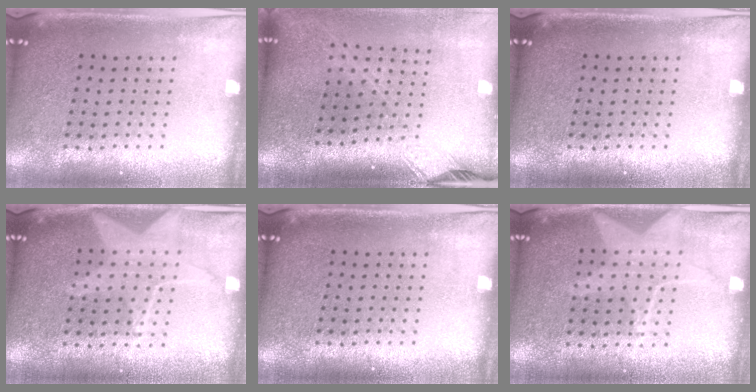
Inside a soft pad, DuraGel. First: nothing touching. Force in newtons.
{"total": 2.2, "press": 1.7, "slide": 1.4}
{"total": 0.0}
{"total": 1.5, "press": 1.4, "slide": 0.5}
{"total": 0.0}
{"total": 1.3, "press": 1.2, "slide": 0.3}